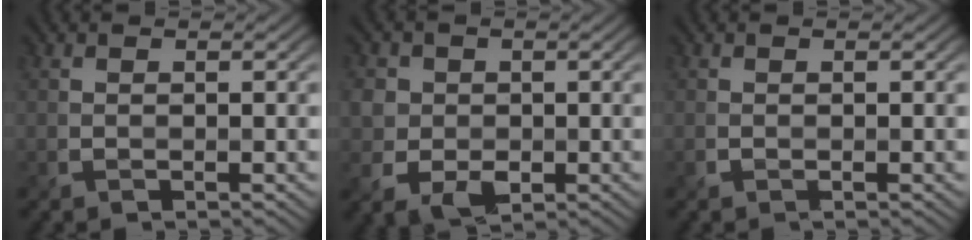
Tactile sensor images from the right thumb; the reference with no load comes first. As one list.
[{"total": 5.0, "force": [-0.4, 4.5, 2.2], "torque": [-0.053, -0.006, -0.024]}, {"total": 0.0}]